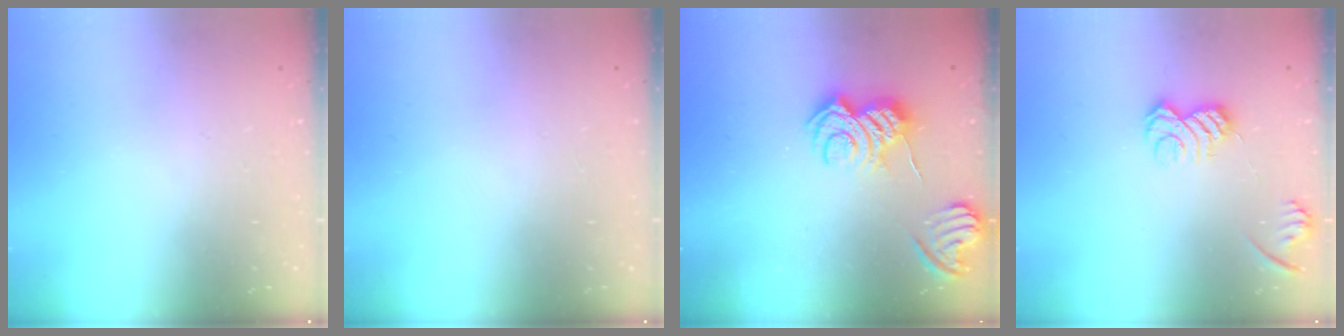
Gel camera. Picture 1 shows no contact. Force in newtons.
{"total": 0.0}
{"total": 7.2, "press": 7.2, "slide": 0.9}
{"total": 9.8, "press": 9.7, "slide": 1.2}